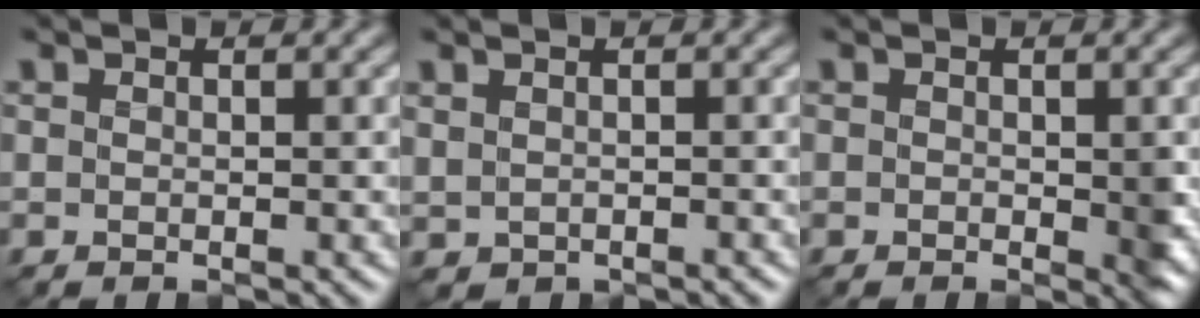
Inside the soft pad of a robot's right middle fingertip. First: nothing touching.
{"total": 1.1, "force": [0.1, 0.9, 0.6], "torque": [-0.015, -0.005, 0.006]}
{"total": 1.4, "force": [-0.1, 0.7, 1.2], "torque": [-0.024, -0.005, 0.000]}